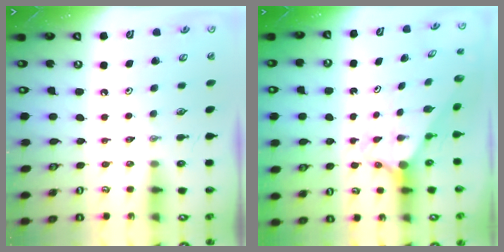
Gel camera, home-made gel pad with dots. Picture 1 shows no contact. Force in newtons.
{"total": 2.2, "press": 2.2, "slide": 0.2}